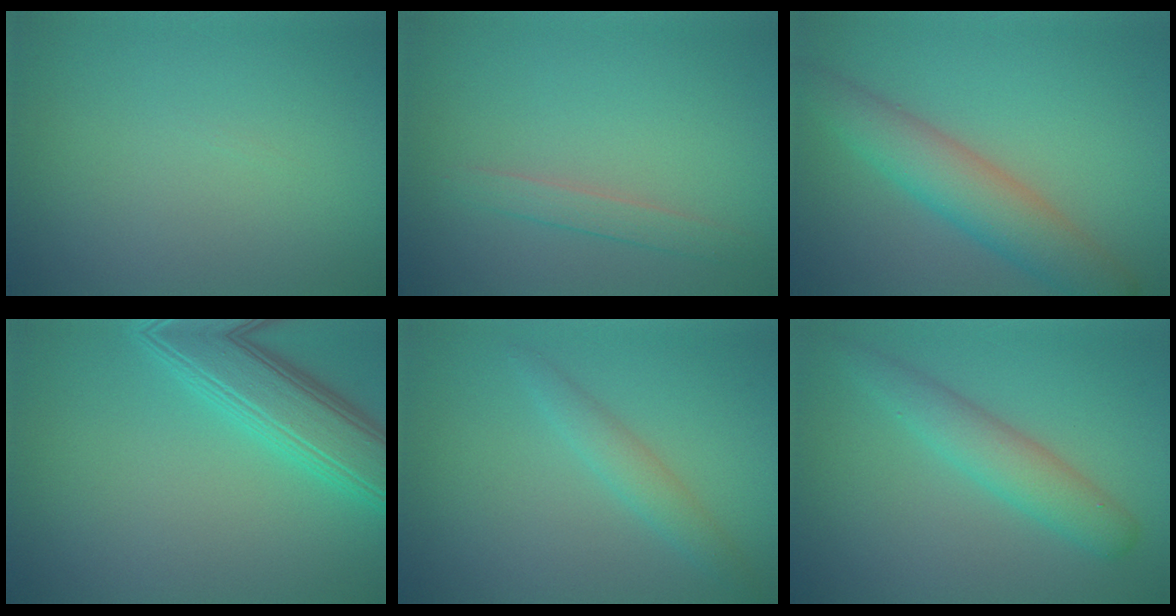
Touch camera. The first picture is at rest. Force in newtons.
{"total": 1.6, "press": 1.6, "slide": 0.1}
{"total": 5.2, "press": 5.2, "slide": 0.1}
{"total": 5.7, "press": 5.7, "slide": 0.1}
{"total": 1.9, "press": 1.9, "slide": 0.1}
{"total": 3.5, "press": 3.5, "slide": 0.2}